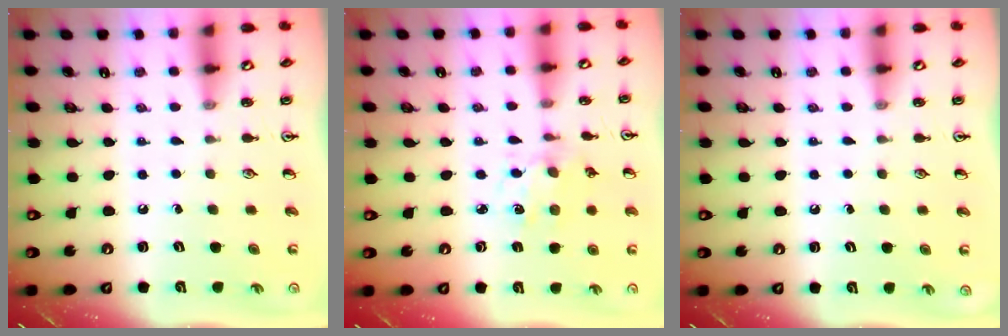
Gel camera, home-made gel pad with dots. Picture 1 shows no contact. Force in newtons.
{"total": 2.5, "press": 2.5, "slide": 0.2}
{"total": 0.0}